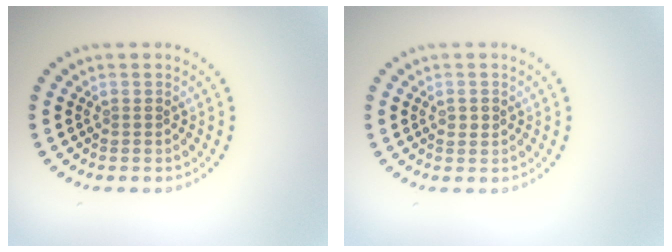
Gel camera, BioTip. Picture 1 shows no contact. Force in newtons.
{"total": 1.1, "press": 1.1, "slide": 0.1}